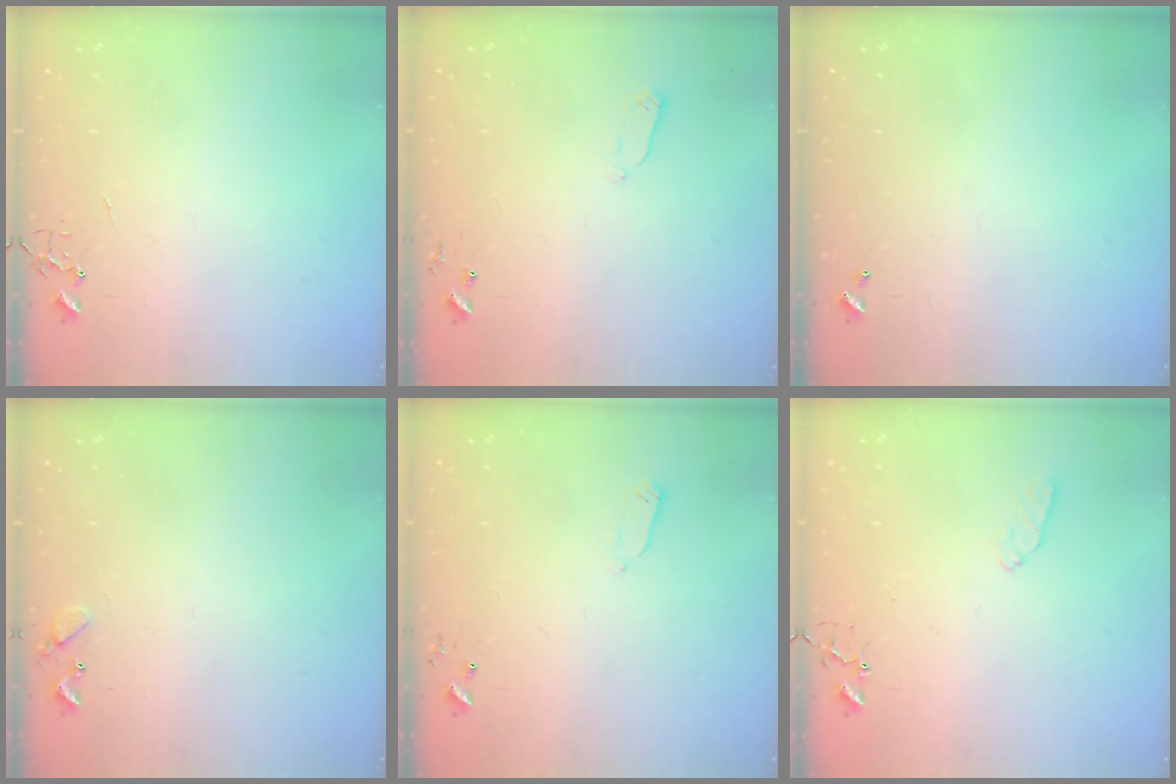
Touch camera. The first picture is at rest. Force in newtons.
{"total": 2.7, "press": 2.6, "slide": 0.4}
{"total": 0.0}
{"total": 7.0, "press": 7.0, "slide": 0.6}
{"total": 2.4, "press": 2.3, "slide": 0.4}
{"total": 5.3, "press": 5.2, "slide": 0.7}